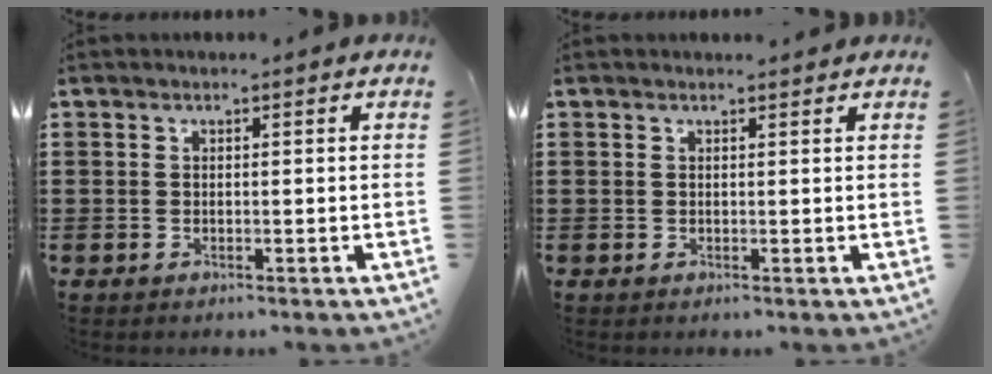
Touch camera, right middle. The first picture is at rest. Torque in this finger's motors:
{"motor_torque": [0.10, -0.07, 0.05, 0.01]}